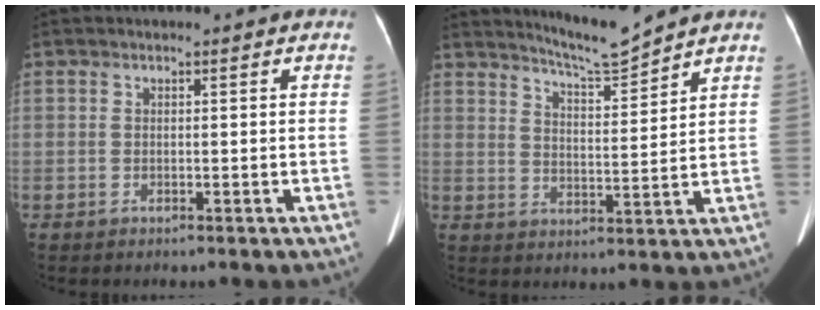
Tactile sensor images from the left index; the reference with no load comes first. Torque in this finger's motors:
{"motor_torque": [-0.33, -0.47, 0.01, 0.00]}